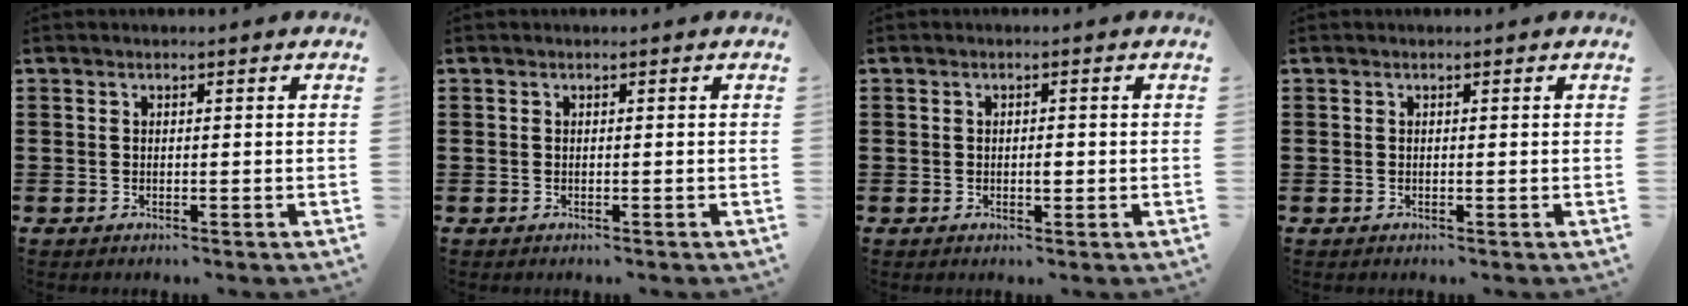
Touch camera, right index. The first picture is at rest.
{"total": 0.0}
{"total": 1.5, "force": [-0.2, 0.7, 1.4], "torque": [-0.025, 0.001, -0.004]}
{"total": 0.0}